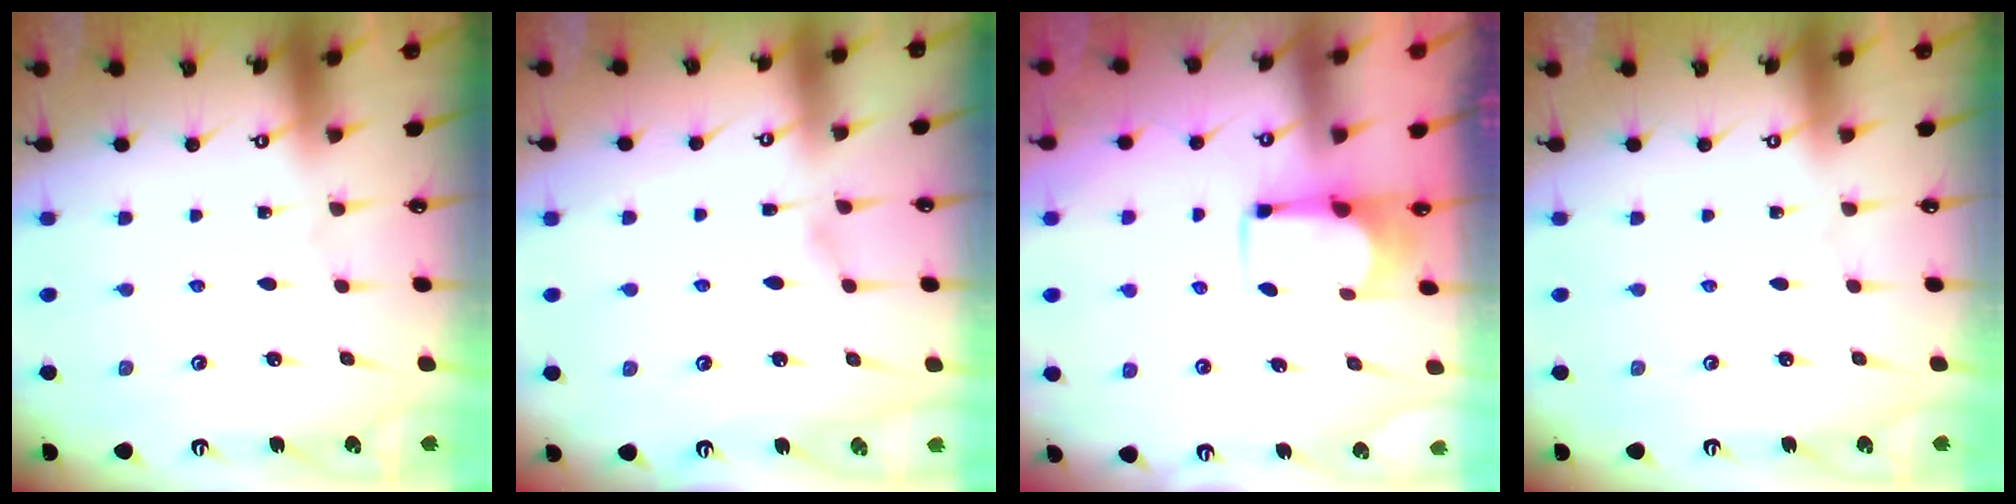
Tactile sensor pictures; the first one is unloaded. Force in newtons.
{"total": 4.2, "press": 4.2, "slide": 0.5}
{"total": 1.8, "press": 1.6, "slide": 0.8}
{"total": 0.0}